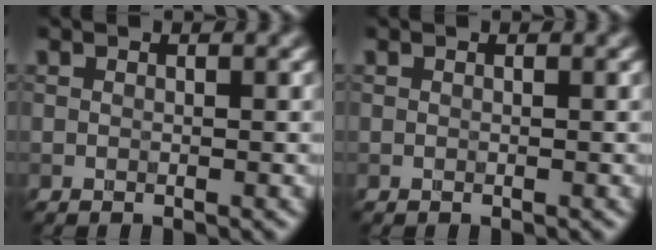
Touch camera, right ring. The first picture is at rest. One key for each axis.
{"total": 0.0}